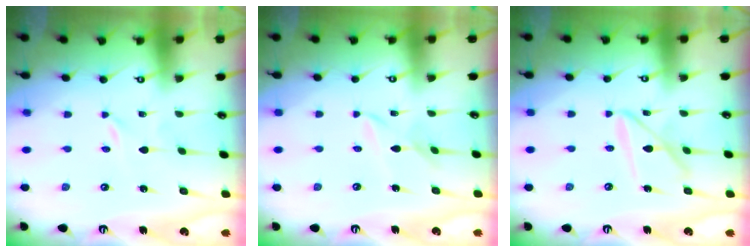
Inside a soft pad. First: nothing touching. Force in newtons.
{"total": 4.0, "press": 4.0, "slide": 0.3}
{"total": 10.4, "press": 10.4, "slide": 1.0}